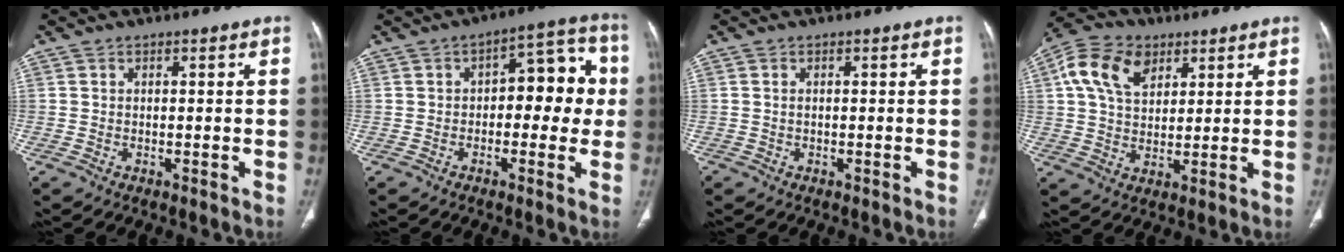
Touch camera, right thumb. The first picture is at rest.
{"total": 11.4, "force": [0.4, 6.2, 9.5], "torque": [-0.069, 0.038, -0.002]}
{"total": 0.7, "force": [-0.1, 0.6, 0.4], "torque": [-0.004, 0.003, -0.001]}
{"total": 11.9, "force": [4.9, 8.0, 7.4], "torque": [-0.128, 0.000, 0.086]}